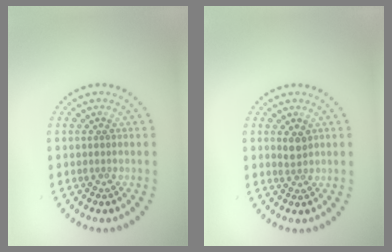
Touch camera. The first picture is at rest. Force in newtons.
{"total": 1.3, "press": 1.2, "slide": 0.7}